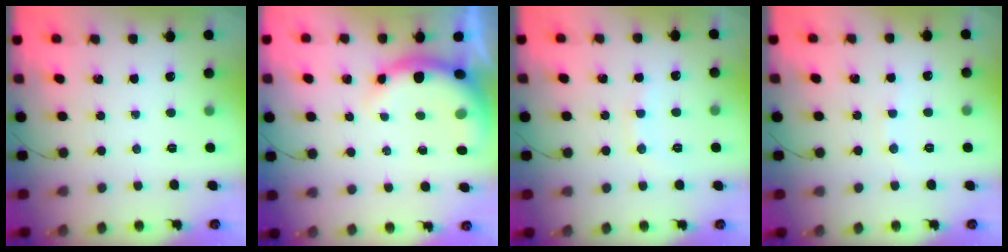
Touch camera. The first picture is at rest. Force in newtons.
{"total": 7.5, "press": 7.3, "slide": 1.6}
{"total": 7.3, "press": 7.2, "slide": 1.4}
{"total": 4.7, "press": 4.6, "slide": 1.0}